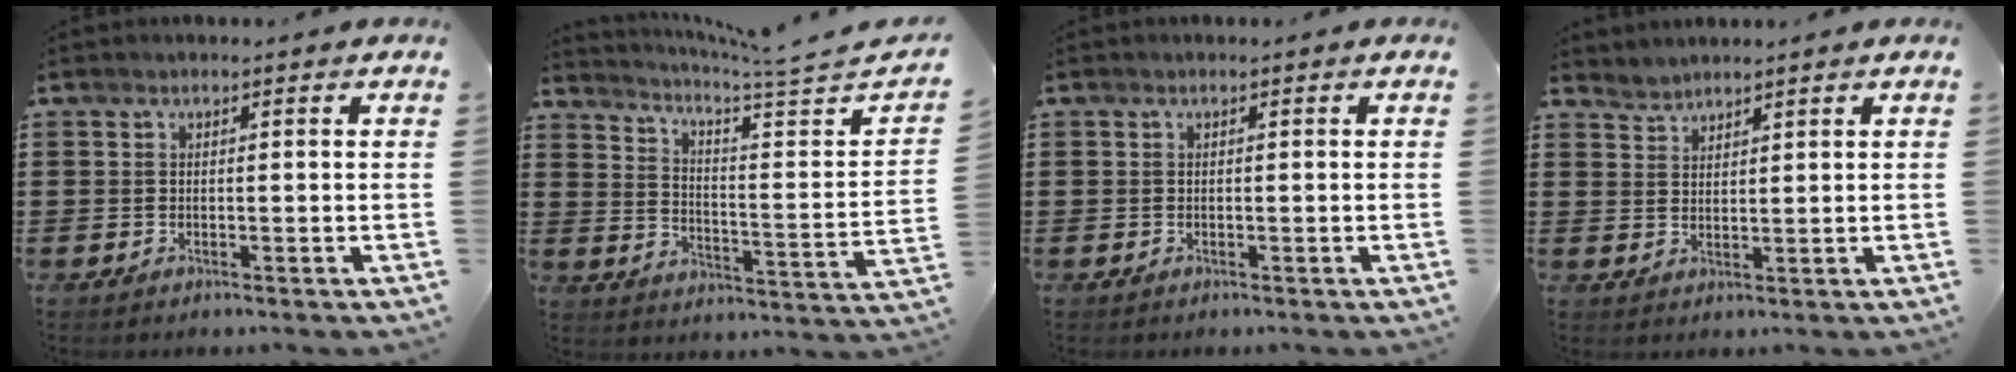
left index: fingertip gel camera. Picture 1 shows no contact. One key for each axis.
{"total": 4.2, "fx": 3.5, "fy": -0.9, "fz": 2.2, "tx": -0.064, "ty": -0.049, "tz": 0.048}
{"total": 0.0}
{"total": 2.1, "fx": 2.0, "fy": 0.3, "fz": -0.5, "tx": 0.004, "ty": -0.002, "tz": 0.041}